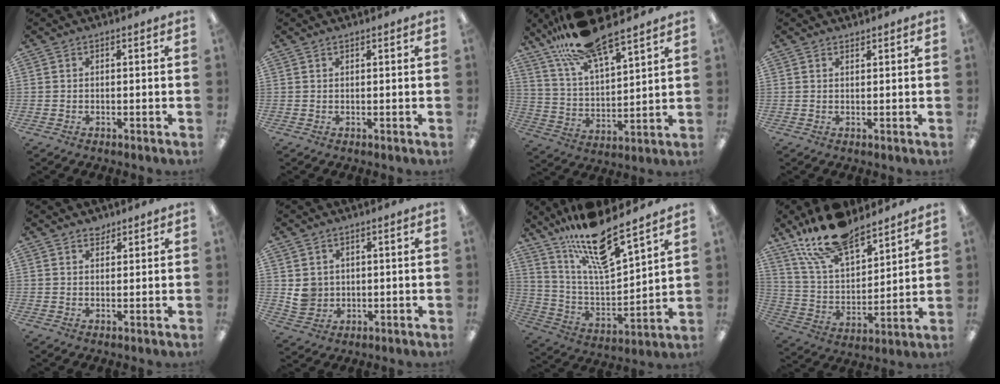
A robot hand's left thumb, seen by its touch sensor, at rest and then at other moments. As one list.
[{"total": 0.7, "force": [0.6, 0.0, 0.3], "torque": [-0.006, -0.001, 0.011]}, {"total": 16.8, "force": [13.6, 4.4, 8.8], "torque": [-0.181, -0.069, 0.241]}, {"total": 1.1, "force": [1.1, 0.1, 0.0], "torque": [-0.001, -0.002, 0.020]}, {"total": 2.0, "force": [1.9, 0.7, 0.1], "torque": [0.005, -0.009, 0.034]}, {"total": 4.5, "force": [1.5, 4.1, 1.0], "torque": [-0.013, 0.002, 0.029]}, {"total": 17.1, "force": [13.6, 3.5, 9.7], "torque": [-0.184, -0.091, 0.233]}, {"total": 18.3, "force": [14.2, 7.7, 8.7], "torque": [-0.173, -0.074, 0.255]}]